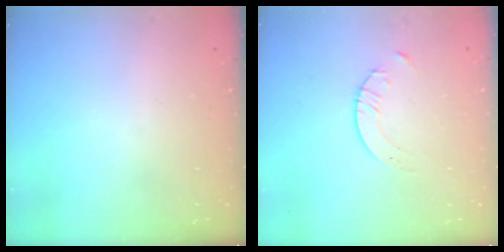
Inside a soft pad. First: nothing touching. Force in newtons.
{"total": 1.7, "press": 1.7, "slide": 0.2}